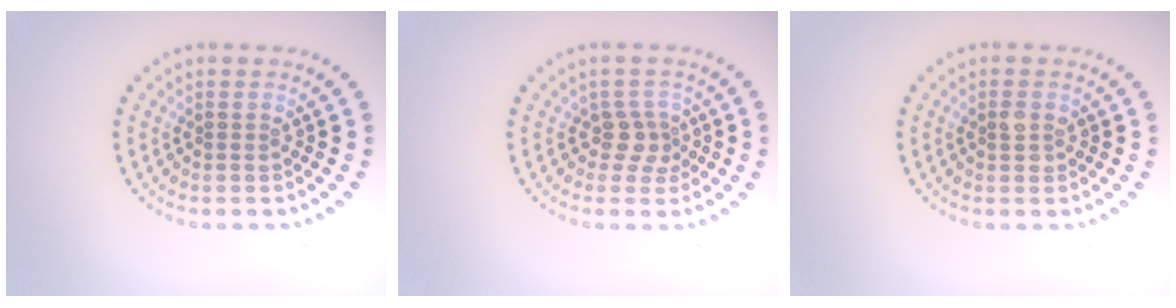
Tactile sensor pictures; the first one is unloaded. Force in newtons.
{"total": 2.0, "press": 1.6, "slide": 1.2}
{"total": 1.2, "press": 1.2, "slide": 0.3}